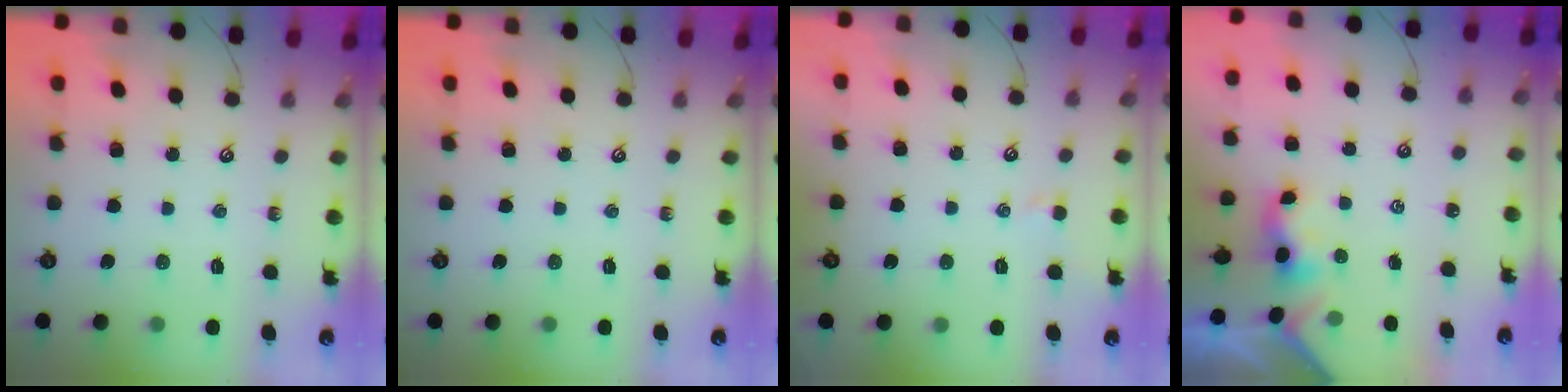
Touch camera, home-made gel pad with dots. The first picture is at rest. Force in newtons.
{"total": 0.0}
{"total": 1.0, "press": 0.8, "slide": 0.4}
{"total": 1.1, "press": 1.0, "slide": 0.4}